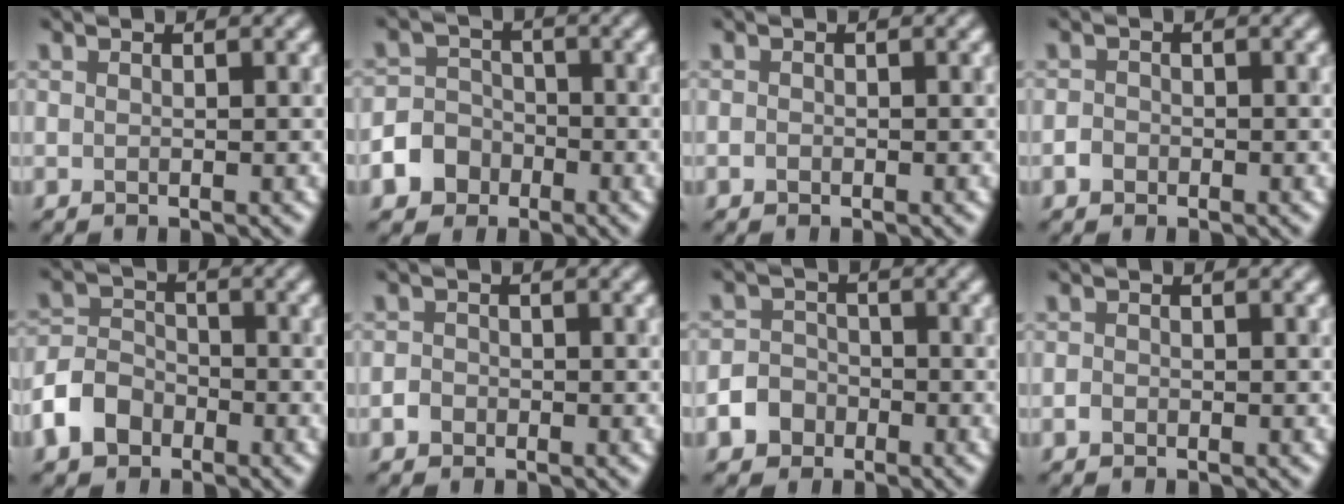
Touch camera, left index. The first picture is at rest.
{"total": 6.0, "force": [-3.1, 5.0, 1.2], "torque": [-0.007, -0.009, -0.078]}
{"total": 0.6, "force": [-0.3, 0.5, 0.2], "torque": [-0.002, -0.002, -0.007]}
{"total": 1.2, "force": [-0.6, 0.9, 0.4], "torque": [-0.003, 0.001, -0.015]}
{"total": 4.5, "force": [-2.5, 3.2, 1.9], "torque": [-0.042, 0.003, -0.058]}
{"total": 1.3, "force": [-0.6, 1.0, 0.4], "torque": [-0.002, 0.002, -0.015]}
{"total": 4.2, "force": [-2.4, 3.3, 0.9], "torque": [0.003, -0.007, -0.052]}
{"total": 0.7, "force": [-0.4, 0.5, 0.3], "torque": [-0.004, -0.002, -0.009]}